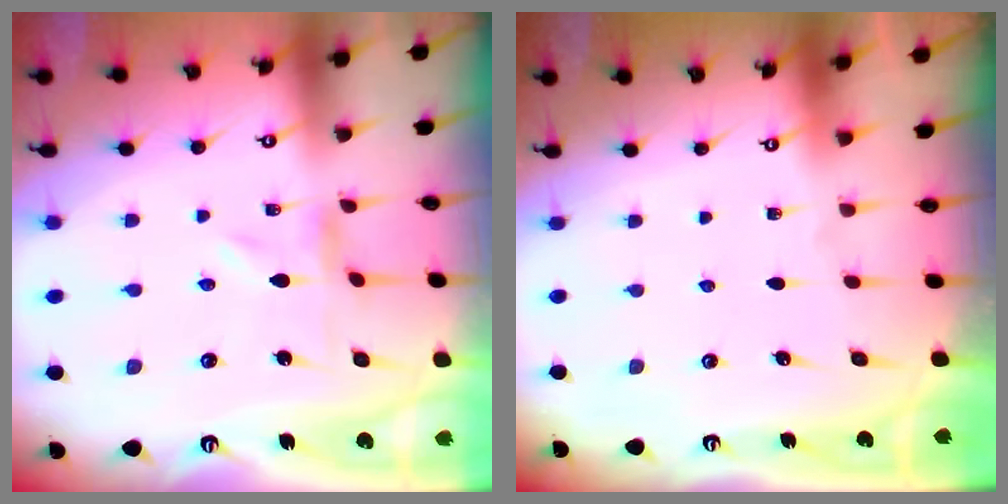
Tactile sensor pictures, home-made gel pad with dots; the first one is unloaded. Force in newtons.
{"total": 0.0}